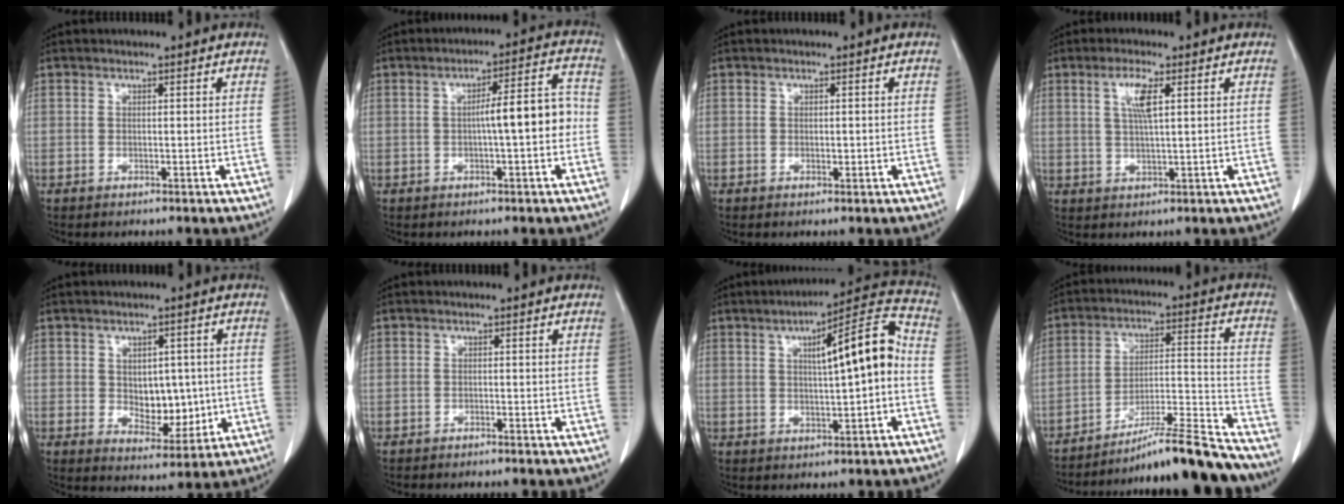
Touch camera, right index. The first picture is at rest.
{"total": 7.5, "force": [-0.9, 1.0, 7.4], "torque": [-0.104, 0.026, -0.013]}
{"total": 0.8, "force": [-0.1, 0.3, 0.7], "torque": [-0.011, -0.001, 0.000]}
{"total": 4.6, "force": [1.6, 0.4, 4.2], "torque": [-0.086, 0.002, 0.034]}
{"total": 7.0, "force": [0.0, 4.3, 5.5], "torque": [-0.072, 0.000, 0.015]}
{"total": 2.1, "force": [-1.9, 0.2, 1.0], "torque": [-0.018, -0.001, -0.022]}
{"total": 11.2, "force": [0.8, 1.4, 11.1], "torque": [-0.154, 0.031, 0.010]}
{"total": 17.7, "force": [-16.2, -0.4, 7.1], "torque": [-0.109, 0.011, -0.260]}